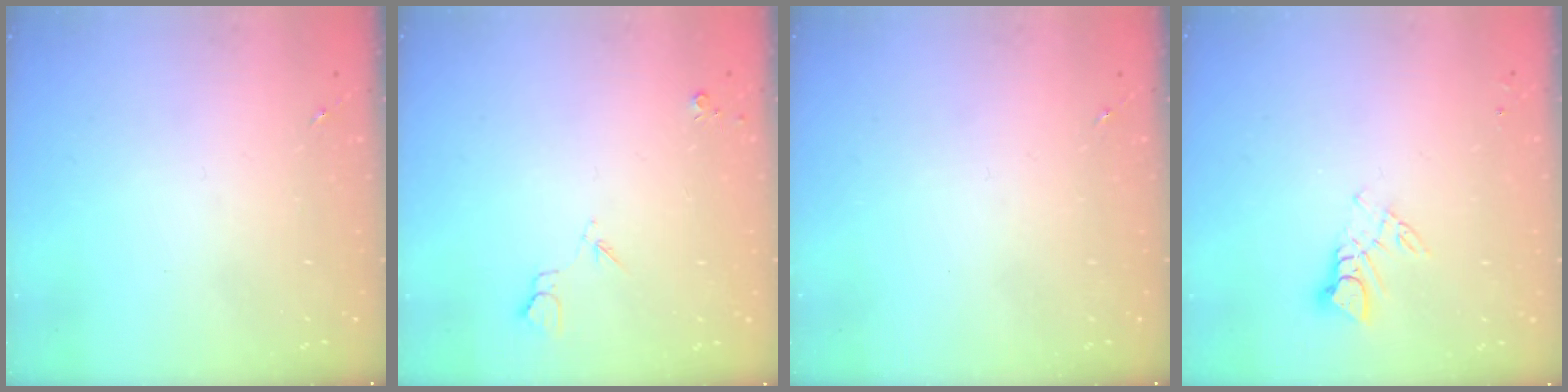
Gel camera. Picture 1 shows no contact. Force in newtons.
{"total": 5.0, "press": 4.9, "slide": 0.7}
{"total": 0.0}
{"total": 5.6, "press": 5.6, "slide": 0.5}